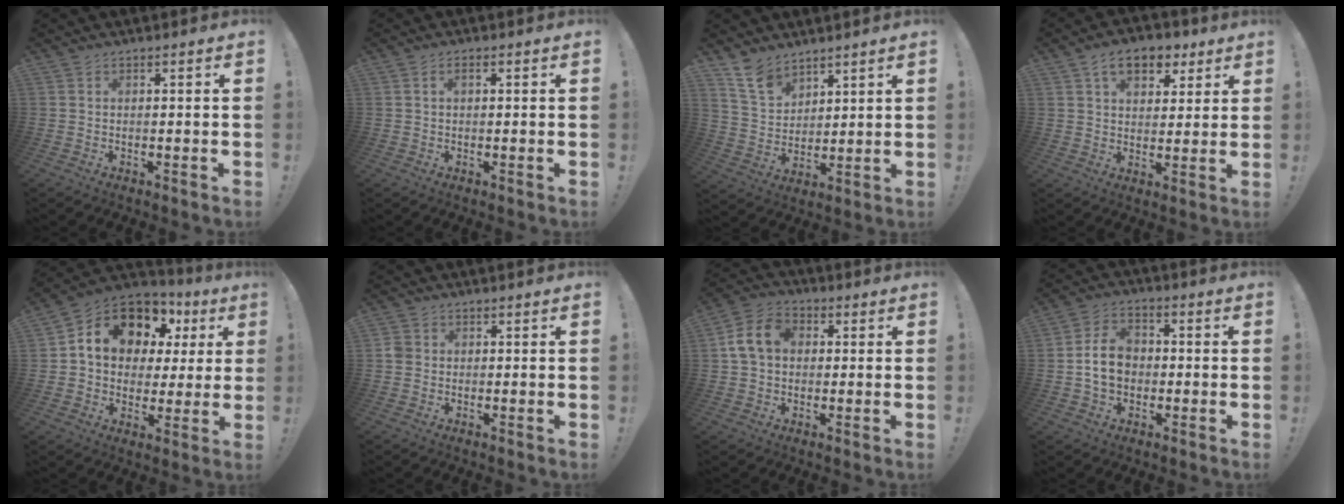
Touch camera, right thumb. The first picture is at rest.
{"total": 1.4, "force": [0.4, 0.6, 1.2], "torque": [-0.017, 0.001, 0.005]}
{"total": 10.1, "force": [7.8, 5.4, 3.4], "torque": [-0.071, -0.049, 0.154]}
{"total": 10.8, "force": [5.5, 7.0, 6.1], "torque": [-0.085, -0.016, 0.103]}
{"total": 13.9, "force": [6.7, 9.9, 7.1], "torque": [-0.114, -0.041, 0.125]}
{"total": 2.5, "force": [-0.2, 2.3, 1.0], "torque": [-0.024, 0.011, 0.000]}
{"total": 10.3, "force": [1.8, 7.9, 6.4], "torque": [-0.114, 0.019, 0.039]}
{"total": 10.2, "force": [-0.9, 8.0, 6.3], "torque": [-0.109, 0.017, -0.013]}